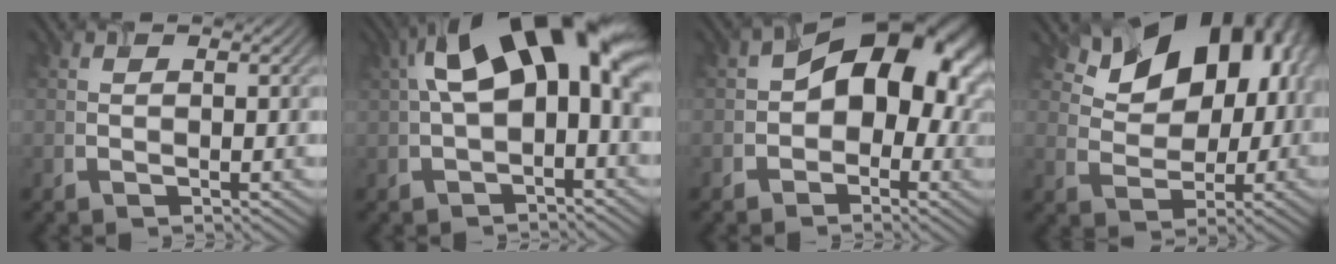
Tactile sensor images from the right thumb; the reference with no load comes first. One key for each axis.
{"total": 13.7, "fx": 3.1, "fy": 6.5, "fz": 11.7, "tx": -0.187, "ty": 0.017, "tz": 0.048}
{"total": 11.7, "fx": 0.6, "fy": 7.8, "fz": 8.6, "tx": -0.102, "ty": 0.017, "tz": -0.009}
{"total": 13.3, "fx": 5.7, "fy": 8.6, "fz": 8.3, "tx": -0.126, "ty": 0.008, "tz": 0.097}